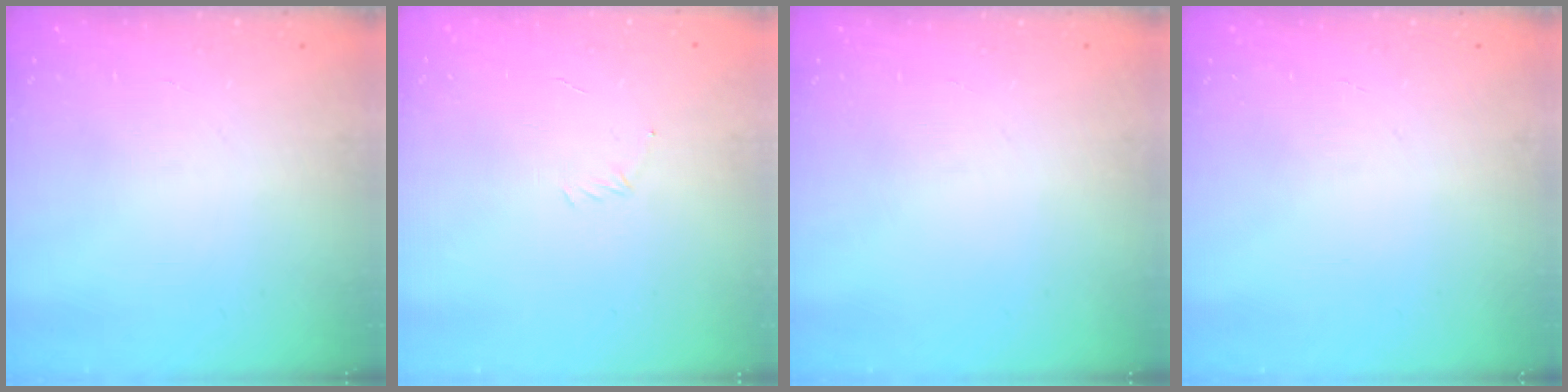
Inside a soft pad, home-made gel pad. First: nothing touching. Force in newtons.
{"total": 2.9, "press": 2.8, "slide": 0.8}
{"total": 0.0}
{"total": 0.0}